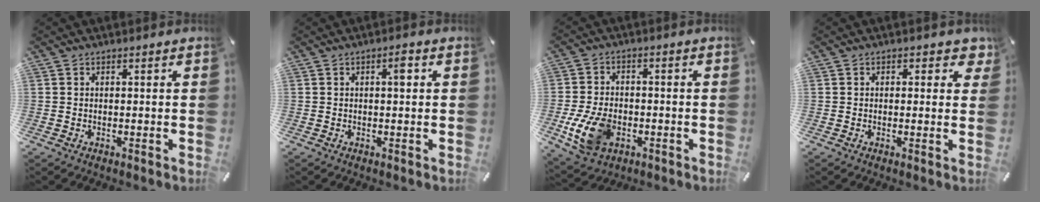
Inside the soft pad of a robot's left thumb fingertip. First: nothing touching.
{"total": 2.6, "force": [0.6, 0.9, 2.4], "torque": [-0.033, 0.004, 0.003]}
{"total": 11.6, "force": [-3.5, 7.9, 7.7], "torque": [-0.160, 0.004, -0.060]}
{"total": 2.5, "force": [0.8, 1.6, 1.7], "torque": [-0.003, -0.004, 0.006]}